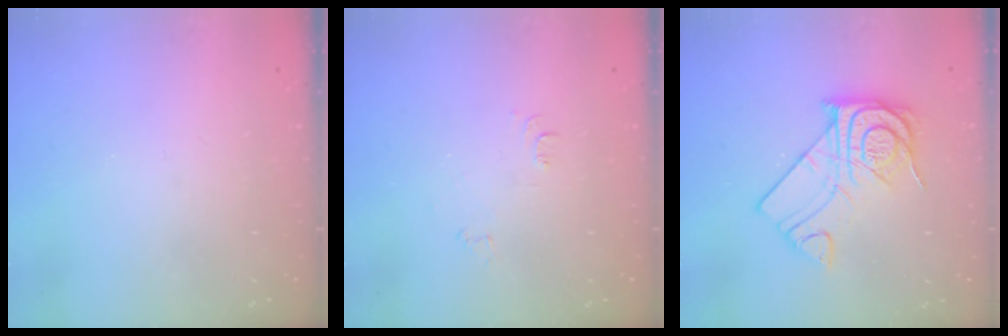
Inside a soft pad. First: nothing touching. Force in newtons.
{"total": 3.4, "press": 3.4, "slide": 0.4}
{"total": 14.3, "press": 14.3, "slide": 1.3}